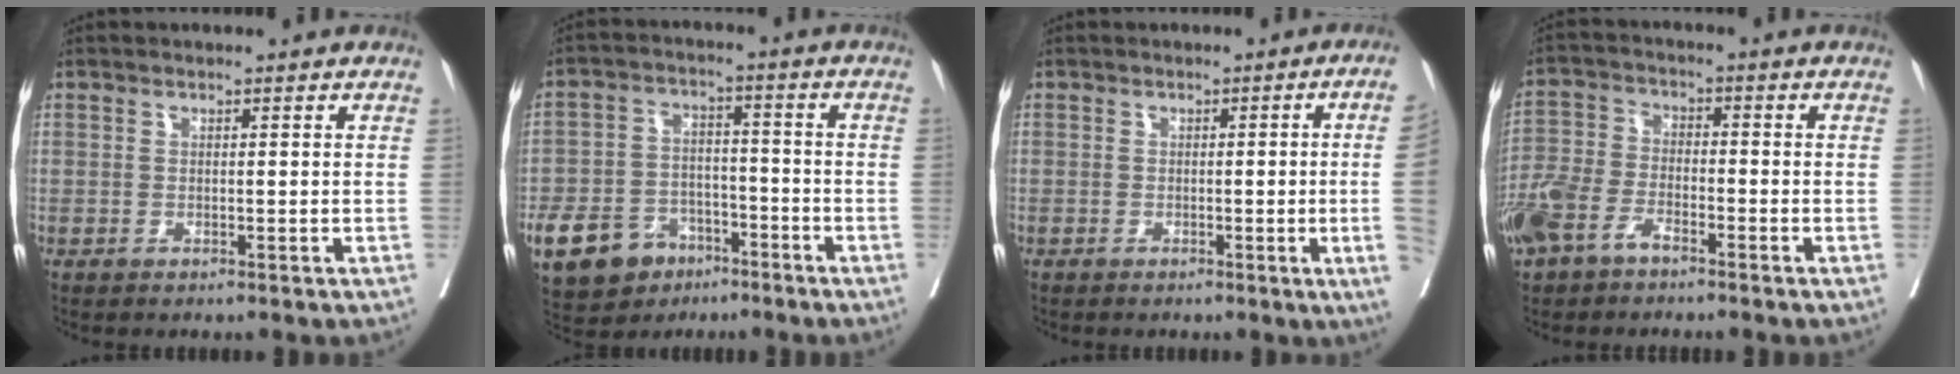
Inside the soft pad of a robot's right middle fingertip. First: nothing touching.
{"total": 13.7, "force": [-8.1, 9.3, 5.9], "torque": [-0.128, 0.005, -0.130]}
{"total": 9.0, "force": [-1.1, -3.0, 8.4], "torque": [-0.090, -0.020, -0.013]}
{"total": 8.4, "force": [-5.4, 4.2, 4.8], "torque": [-0.117, -0.002, -0.109]}